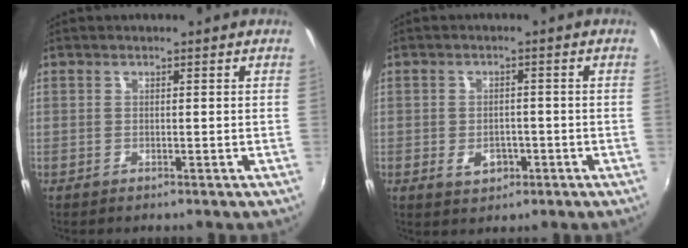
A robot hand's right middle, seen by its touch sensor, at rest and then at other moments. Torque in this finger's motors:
{"motor_torque": [-0.05, 0.08, -0.01, 0.01]}